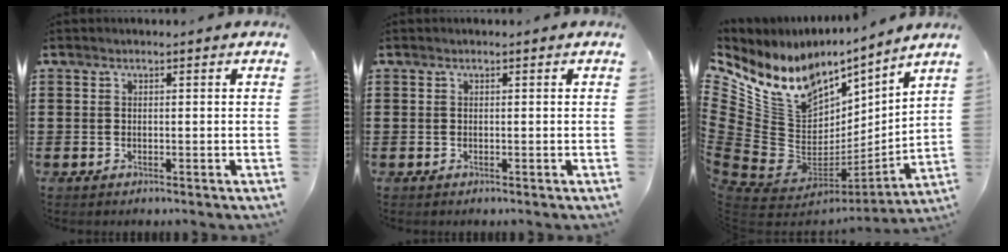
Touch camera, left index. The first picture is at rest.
{"total": 0.0}
{"total": 12.5, "force": [4.8, 9.9, 6.0], "torque": [-0.149, -0.057, 0.080]}